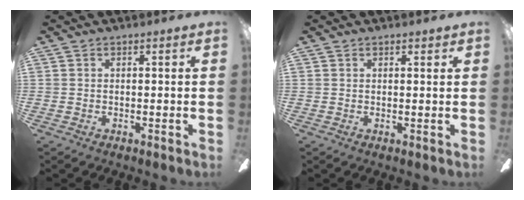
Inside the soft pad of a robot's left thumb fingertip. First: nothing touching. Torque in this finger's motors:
{"motor_torque": [-0.29, -0.35, 0.06, -0.02, 0.01]}